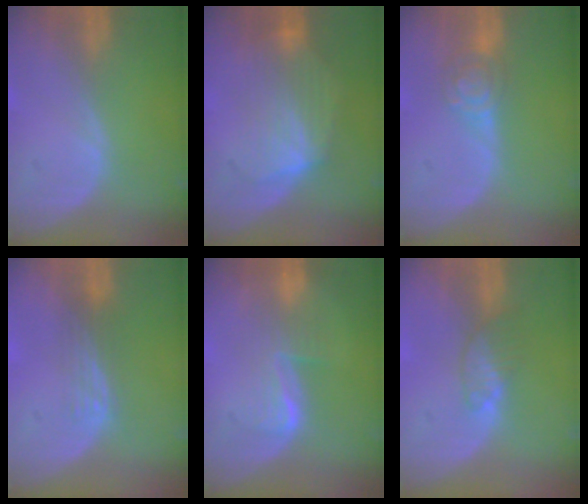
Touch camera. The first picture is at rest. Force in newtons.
{"total": 7.4, "press": 7.3, "slide": 1.3}
{"total": 4.6, "press": 4.5, "slide": 0.8}
{"total": 2.9, "press": 2.7, "slide": 1.2}
{"total": 4.5, "press": 4.5, "slide": 0.5}
{"total": 3.4, "press": 3.3, "slide": 0.6}